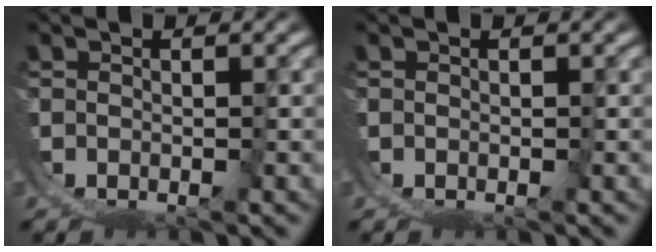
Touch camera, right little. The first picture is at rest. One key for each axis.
{"total": 0.0}